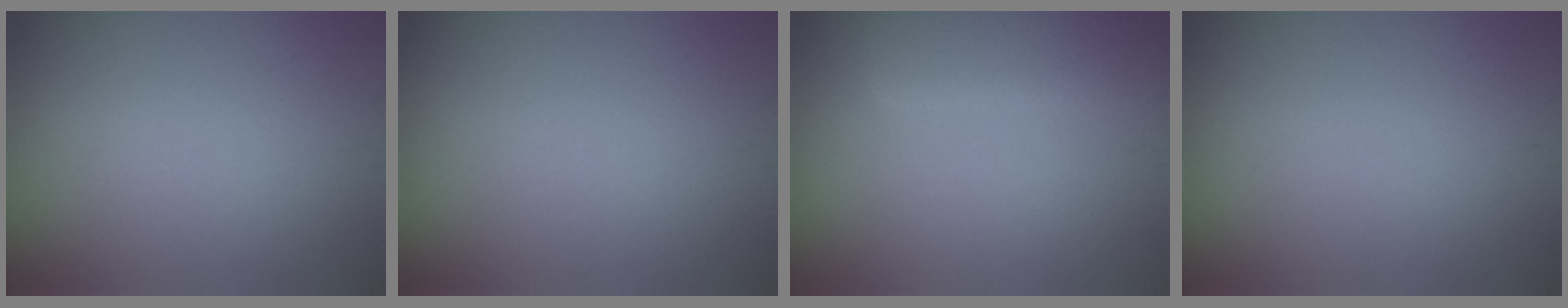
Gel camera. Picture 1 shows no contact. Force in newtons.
{"total": 0.0}
{"total": 6.3, "press": 6.3, "slide": 0.6}
{"total": 0.0}